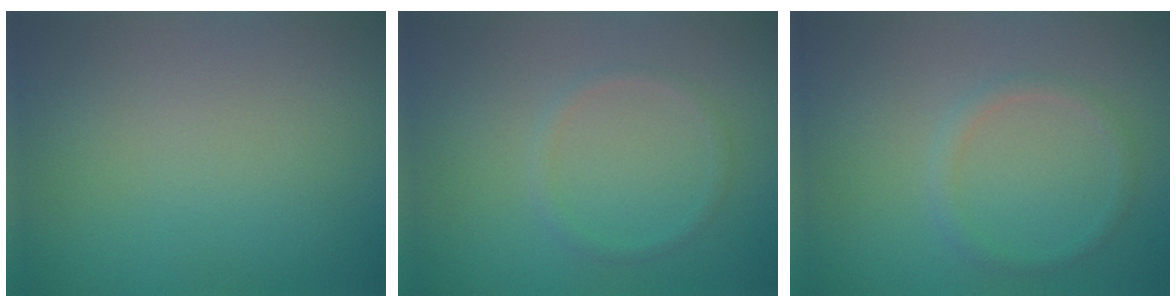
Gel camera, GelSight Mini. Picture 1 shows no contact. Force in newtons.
{"total": 1.0, "press": 0.9, "slide": 0.0}
{"total": 1.2, "press": 1.2, "slide": 0.0}